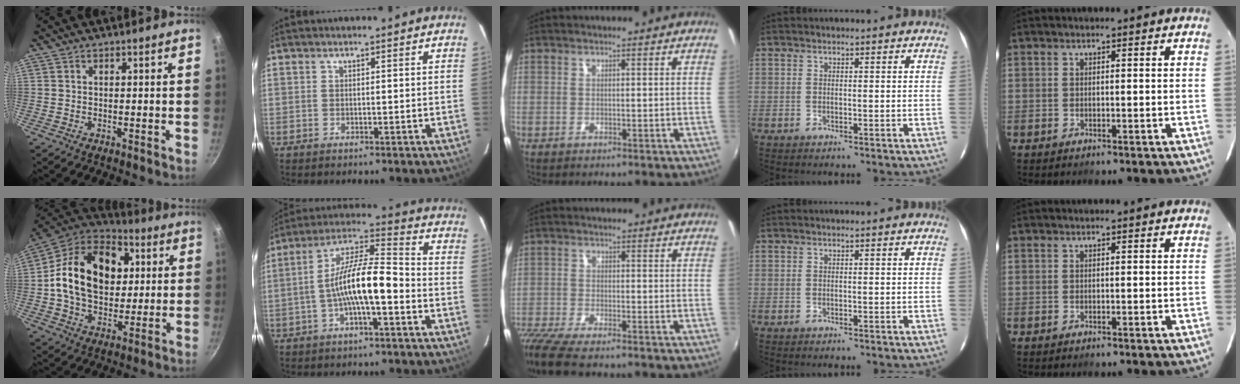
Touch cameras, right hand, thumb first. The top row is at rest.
{"thumb": {"total": 22.1, "force": [3.5, 15.7, 15.1], "torque": [-0.229, 0.018, 0.046]}, "index": {"total": 11.7, "force": [-3.4, 3.0, 10.8], "torque": [-0.203, 0.017, -0.062]}, "middle": {"total": 10.5, "force": [-8.6, 1.8, 5.6], "torque": [-0.141, -0.044, -0.157]}}